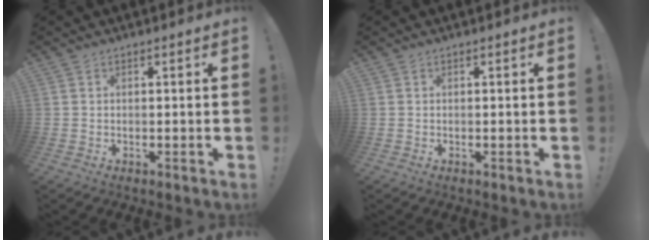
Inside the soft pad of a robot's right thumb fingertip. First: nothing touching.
{"total": 0.0}